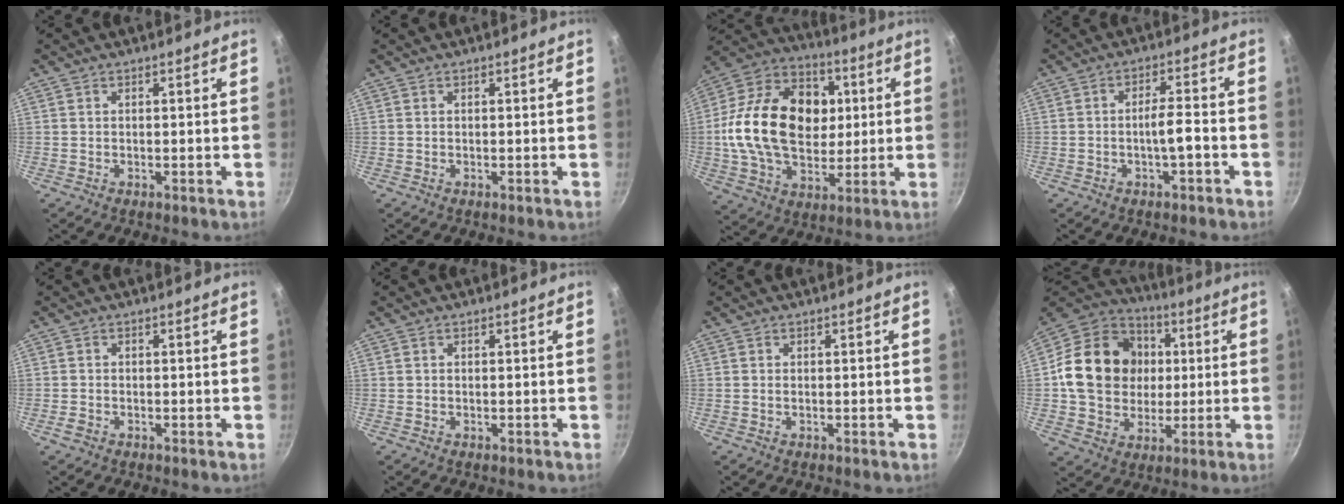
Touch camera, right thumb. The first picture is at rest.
{"total": 0.0}
{"total": 24.7, "force": [2.2, 17.5, 17.3], "torque": [-0.273, 0.021, 0.031]}
{"total": 4.4, "force": [-2.0, 1.1, 3.8], "torque": [-0.060, 0.024, -0.032]}
{"total": 1.2, "force": [-0.7, 0.8, 0.6], "torque": [-0.014, 0.002, -0.015]}
{"total": 0.0}
{"total": 0.0}
{"total": 20.2, "force": [1.8, 16.9, 10.9], "torque": [-0.167, 0.024, 0.028]}